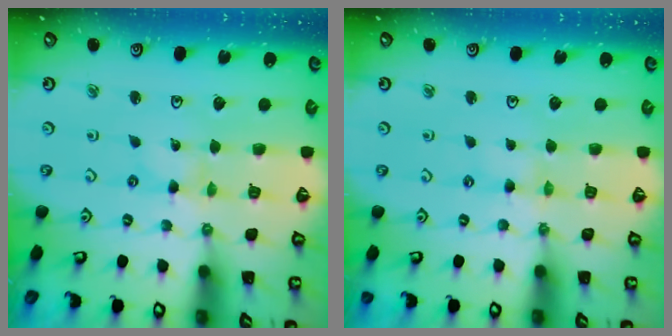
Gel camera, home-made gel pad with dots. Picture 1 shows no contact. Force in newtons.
{"total": 1.9, "press": 1.9, "slide": 0.4}